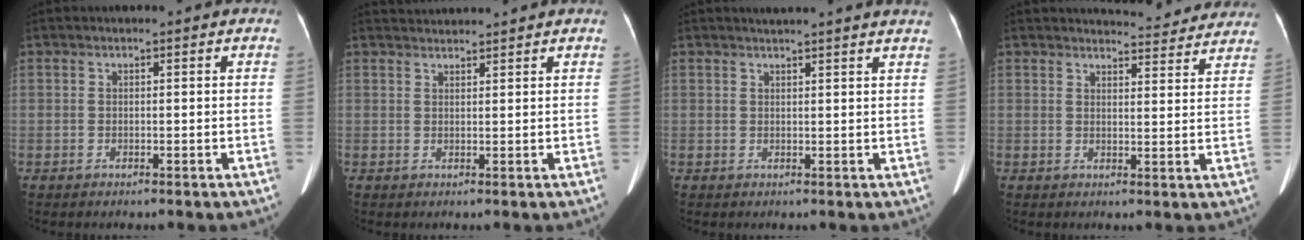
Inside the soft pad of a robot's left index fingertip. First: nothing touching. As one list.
[{"total": 2.7, "force": [2.6, -0.4, -0.1], "torque": [0.000, 0.022, 0.053]}, {"total": 7.2, "force": [6.6, -0.7, 2.9], "torque": [-0.036, 0.016, 0.064]}, {"total": 9.5, "force": [9.3, 1.5, 1.2], "torque": [0.000, -0.009, 0.097]}]